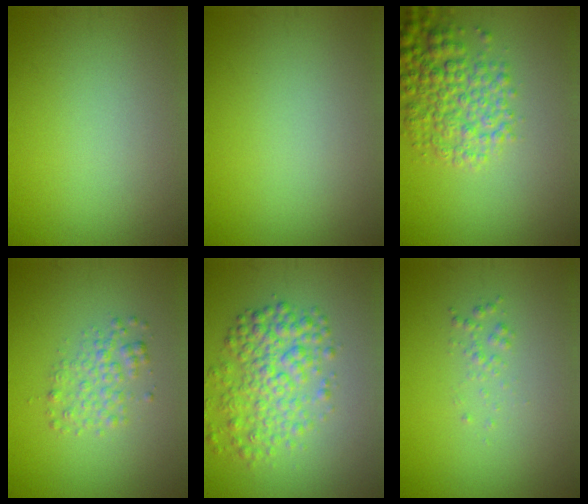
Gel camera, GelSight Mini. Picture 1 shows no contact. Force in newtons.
{"total": 0.0}
{"total": 5.3, "press": 5.3, "slide": 0.2}
{"total": 2.3, "press": 2.3, "slide": 0.1}
{"total": 5.0, "press": 5.0, "slide": 0.1}
{"total": 0.9, "press": 0.9, "slide": 0.0}